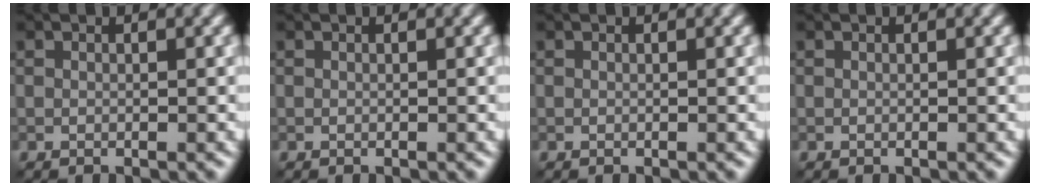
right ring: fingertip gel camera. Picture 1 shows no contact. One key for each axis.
{"total": 0.0}
{"total": 0.0}
{"total": 0.0}